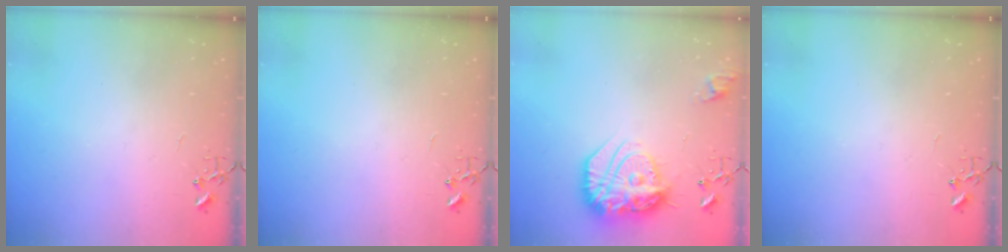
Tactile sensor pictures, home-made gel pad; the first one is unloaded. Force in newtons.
{"total": 0.0}
{"total": 20.9, "press": 20.8, "slide": 1.7}
{"total": 0.0}